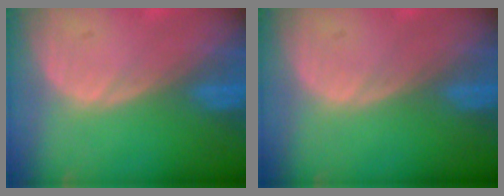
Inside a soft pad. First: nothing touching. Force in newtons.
{"total": 0.0}